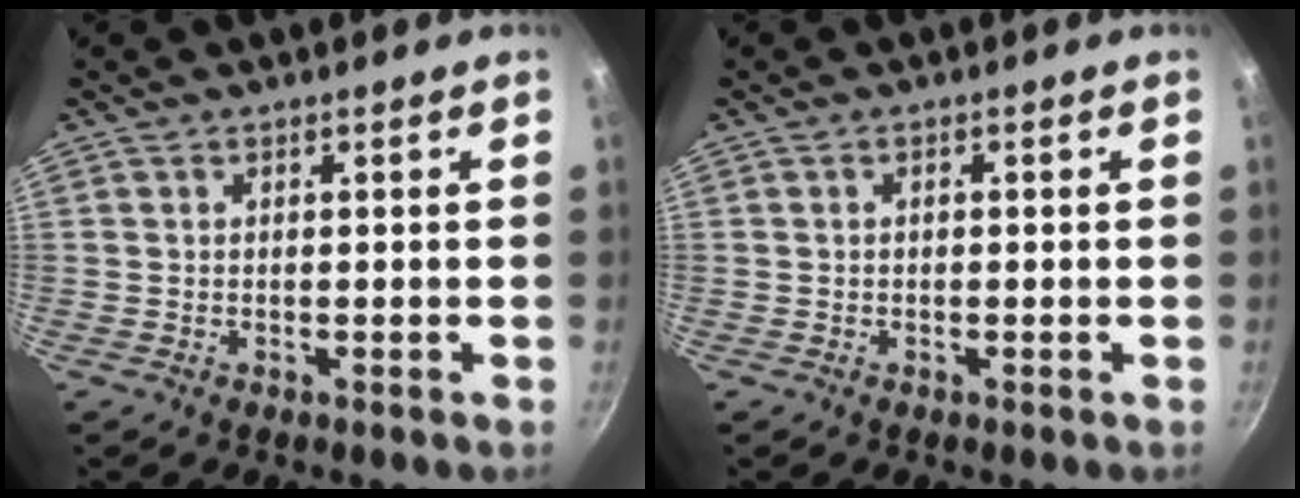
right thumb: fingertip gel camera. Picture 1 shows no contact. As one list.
[{"total": 0.6, "force": [0.0, 0.4, 0.4], "torque": [-0.005, 0.003, -0.001]}]